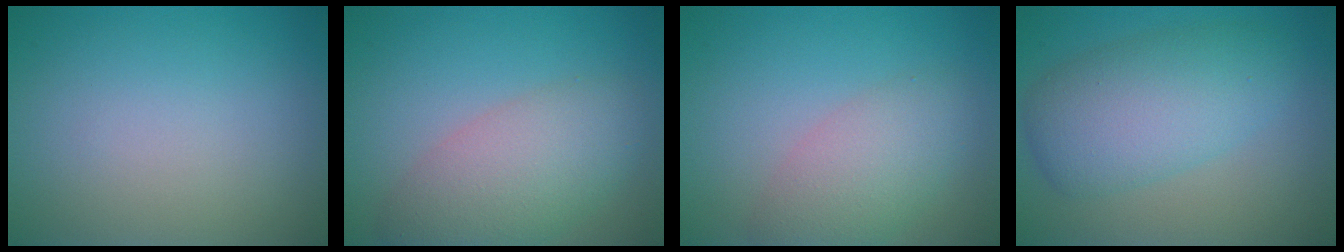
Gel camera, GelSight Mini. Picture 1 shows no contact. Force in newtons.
{"total": 5.9, "press": 5.9, "slide": 0.2}
{"total": 4.2, "press": 4.2, "slide": 0.2}
{"total": 6.5, "press": 6.5, "slide": 0.1}